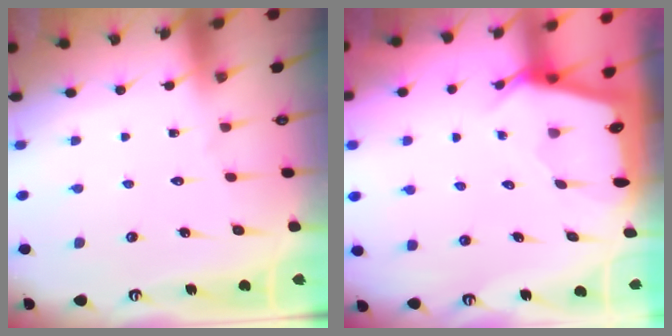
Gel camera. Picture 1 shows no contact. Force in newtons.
{"total": 2.4, "press": 2.4, "slide": 0.3}